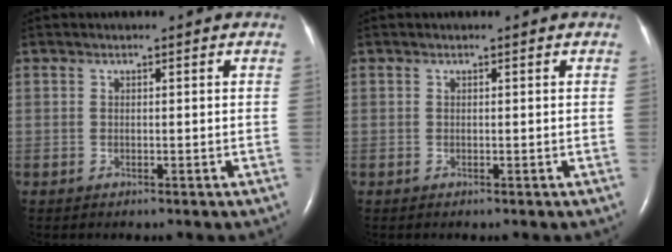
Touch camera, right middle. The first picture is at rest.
{"total": 0.0}